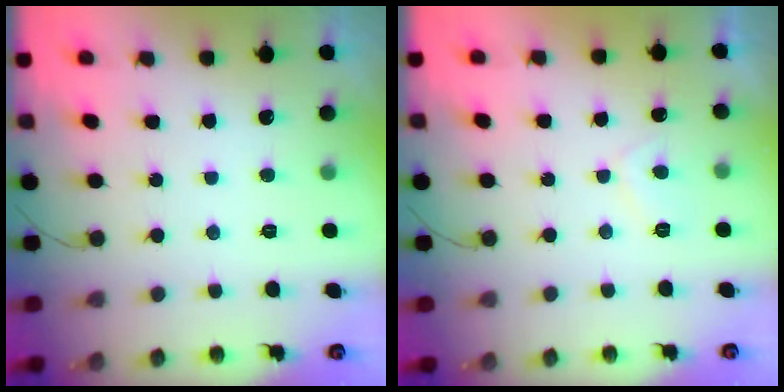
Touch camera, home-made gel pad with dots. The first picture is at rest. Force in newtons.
{"total": 2.0, "press": 1.9, "slide": 0.7}